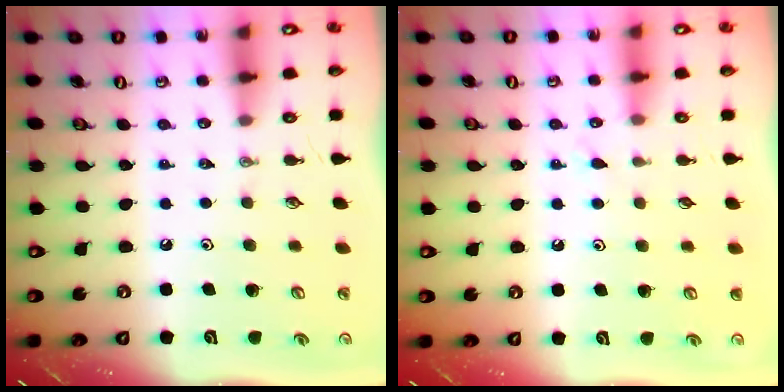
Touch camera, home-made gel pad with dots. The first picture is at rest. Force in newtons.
{"total": 6.2, "press": 6.2, "slide": 0.6}